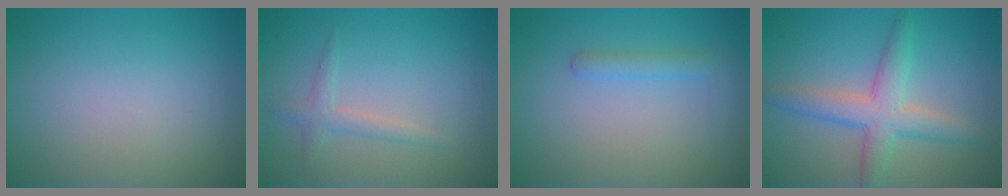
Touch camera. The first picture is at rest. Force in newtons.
{"total": 1.6, "press": 1.6, "slide": 0.1}
{"total": 1.6, "press": 1.6, "slide": 0.1}
{"total": 4.5, "press": 4.5, "slide": 0.1}